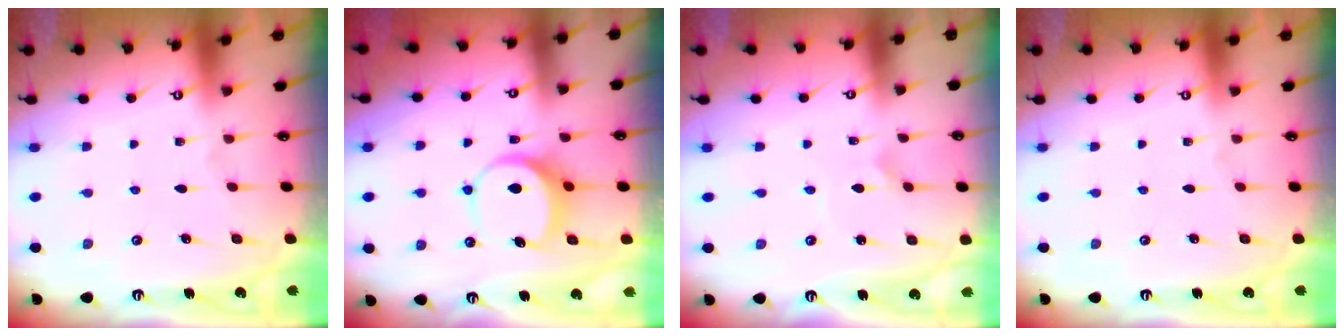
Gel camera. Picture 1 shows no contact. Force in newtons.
{"total": 8.6, "press": 8.6, "slide": 1.1}
{"total": 1.0, "press": 1.0, "slide": 0.0}
{"total": 0.0}